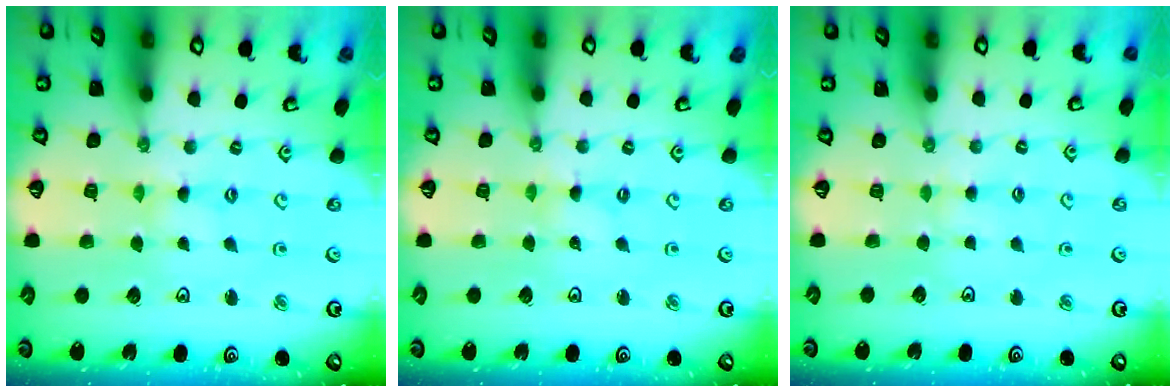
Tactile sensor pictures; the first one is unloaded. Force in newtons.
{"total": 0.0}
{"total": 2.2, "press": 2.2, "slide": 0.4}